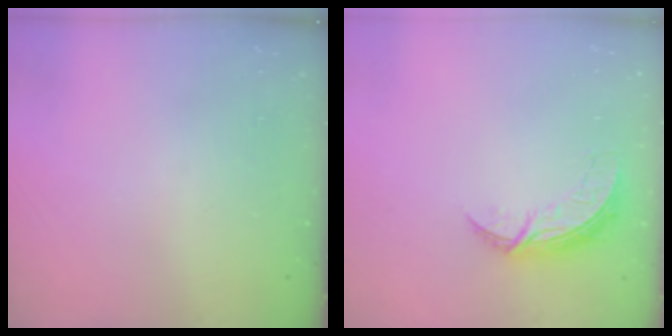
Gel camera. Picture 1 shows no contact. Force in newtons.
{"total": 7.2, "press": 7.2, "slide": 0.2}